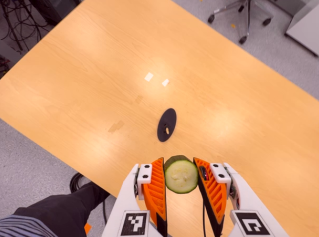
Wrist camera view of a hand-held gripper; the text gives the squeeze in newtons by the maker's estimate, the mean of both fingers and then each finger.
{"total": 9.6, "left": 10.4, "right": 8.7}